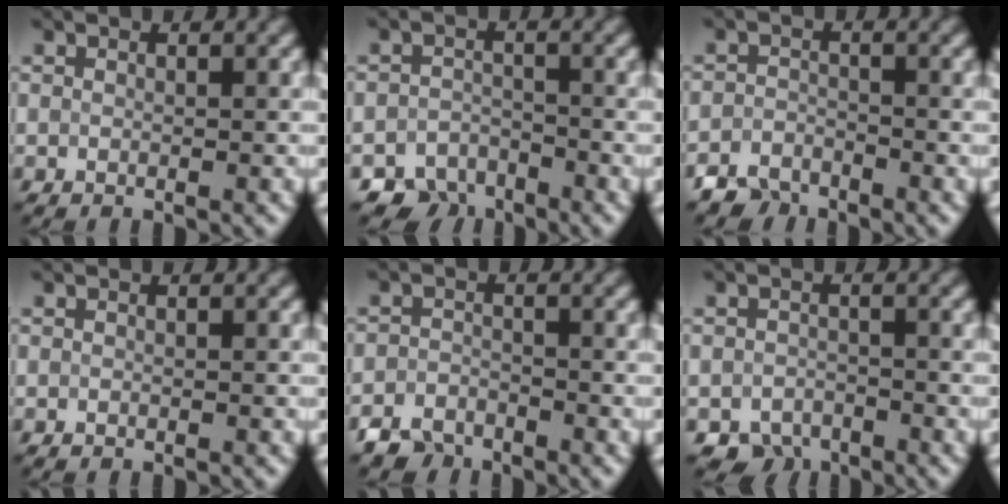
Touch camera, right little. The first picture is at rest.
{"total": 3.4, "force": [-2.9, 1.6, 0.1], "torque": [0.007, -0.004, -0.057]}
{"total": 2.5, "force": [-2.3, 0.9, 0.0], "torque": [0.003, -0.001, -0.049]}
{"total": 0.0}
{"total": 2.7, "force": [-2.4, 1.1, 0.2], "torque": [-0.002, -0.003, -0.053]}
{"total": 2.7, "force": [-2.2, 1.4, 0.2], "torque": [0.002, -0.007, -0.043]}